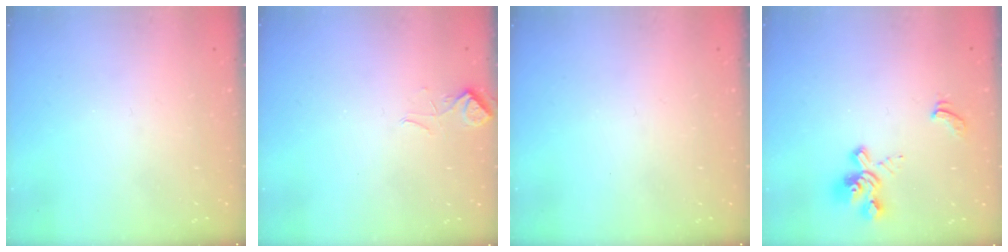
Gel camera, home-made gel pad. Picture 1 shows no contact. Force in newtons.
{"total": 2.2, "press": 2.1, "slide": 0.7}
{"total": 0.0}
{"total": 2.4, "press": 1.9, "slide": 1.5}